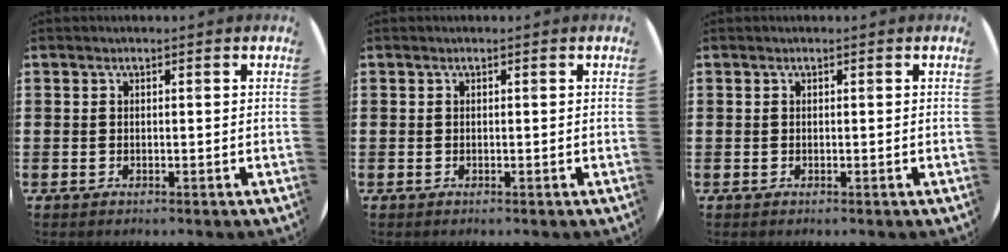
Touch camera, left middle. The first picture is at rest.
{"total": 0.0}
{"total": 0.0}